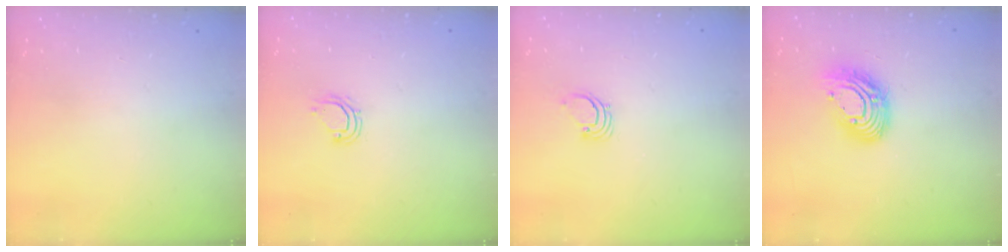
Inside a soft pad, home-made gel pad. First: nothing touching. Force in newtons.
{"total": 4.6, "press": 4.5, "slide": 0.3}
{"total": 1.7, "press": 1.7, "slide": 0.1}
{"total": 13.4, "press": 13.4, "slide": 1.3}